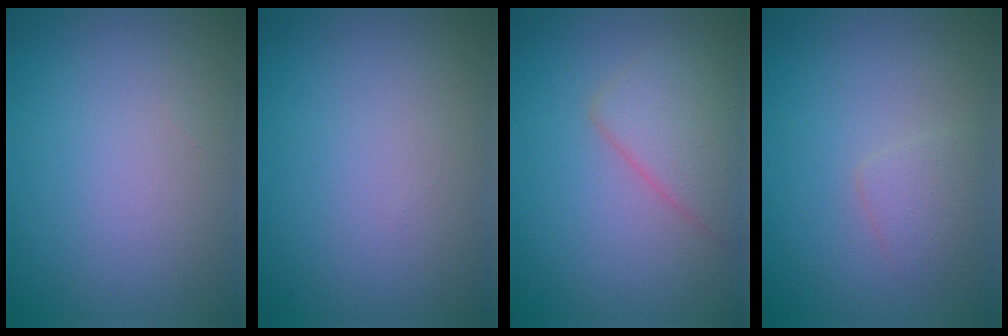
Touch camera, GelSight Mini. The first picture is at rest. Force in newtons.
{"total": 0.0}
{"total": 3.9, "press": 3.9, "slide": 0.2}
{"total": 1.6, "press": 1.6, "slide": 0.1}